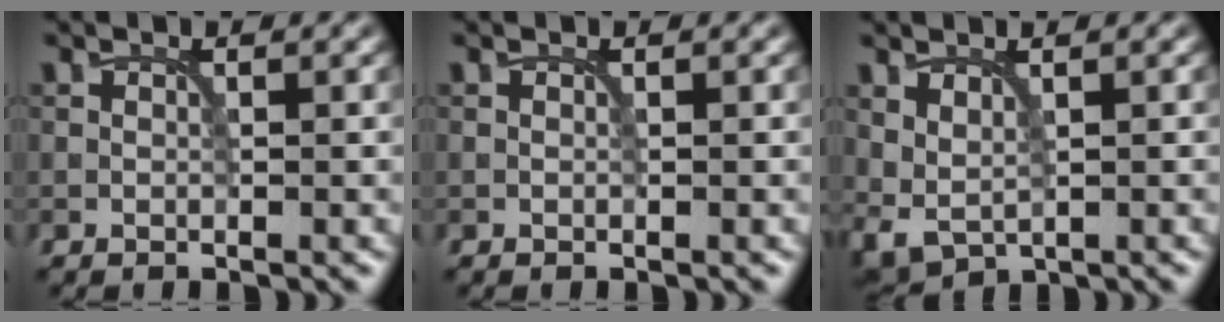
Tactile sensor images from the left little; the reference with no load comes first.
{"total": 0.0}
{"total": 2.1, "force": [1.0, 1.1, 1.5], "torque": [-0.038, -0.007, 0.026]}